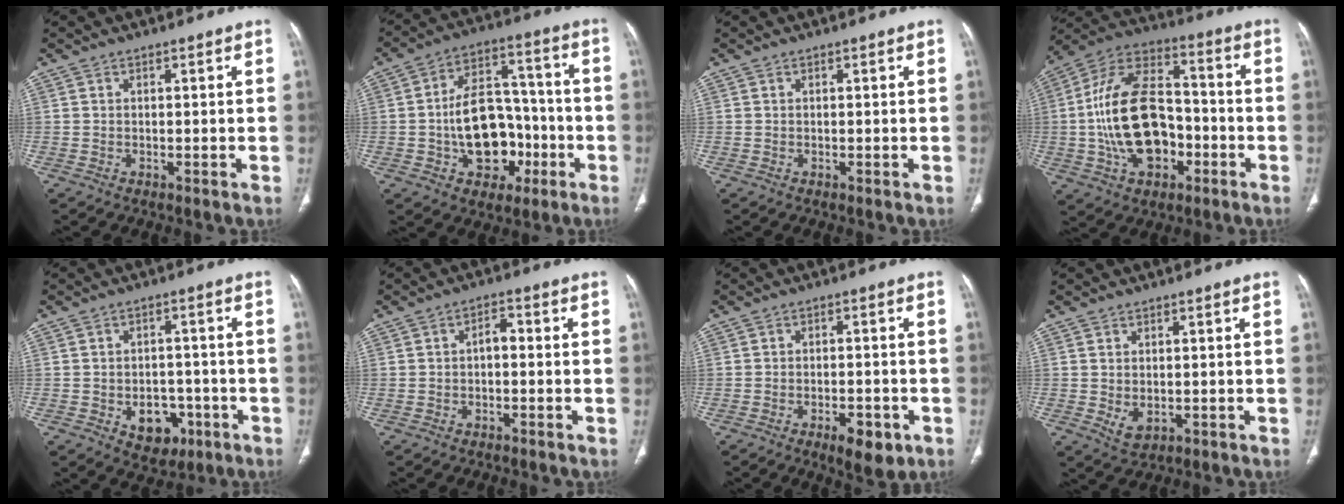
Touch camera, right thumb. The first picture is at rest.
{"total": 15.9, "force": [-4.0, 10.9, 10.8], "torque": [-0.135, 0.050, -0.057]}
{"total": 0.0}
{"total": 20.5, "force": [-3.6, 12.8, 15.7], "torque": [-0.269, 0.040, -0.059]}
{"total": 7.5, "force": [-2.9, 5.5, 4.2], "torque": [-0.026, 0.022, -0.031]}
{"total": 2.6, "force": [-0.4, 1.5, 2.1], "torque": [-0.027, 0.015, -0.013]}
{"total": 6.8, "force": [-3.3, 2.9, 5.1], "torque": [-0.064, 0.010, -0.042]}
{"total": 3.2, "force": [-0.3, 2.1, 2.3], "torque": [-0.037, -0.005, 0.007]}